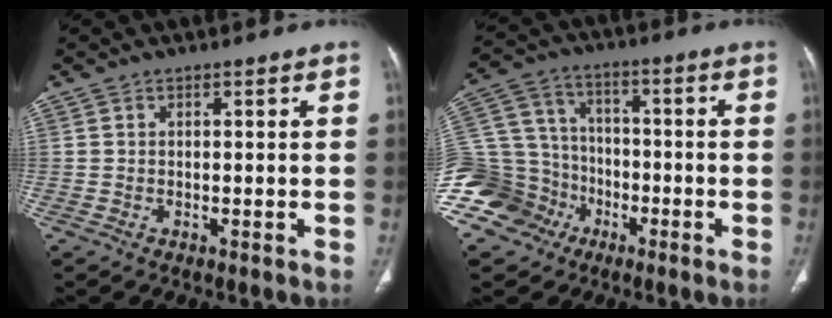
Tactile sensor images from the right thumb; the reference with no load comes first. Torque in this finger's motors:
{"motor_torque": [0.66, -0.46, -0.13, -1.21, 0.00]}